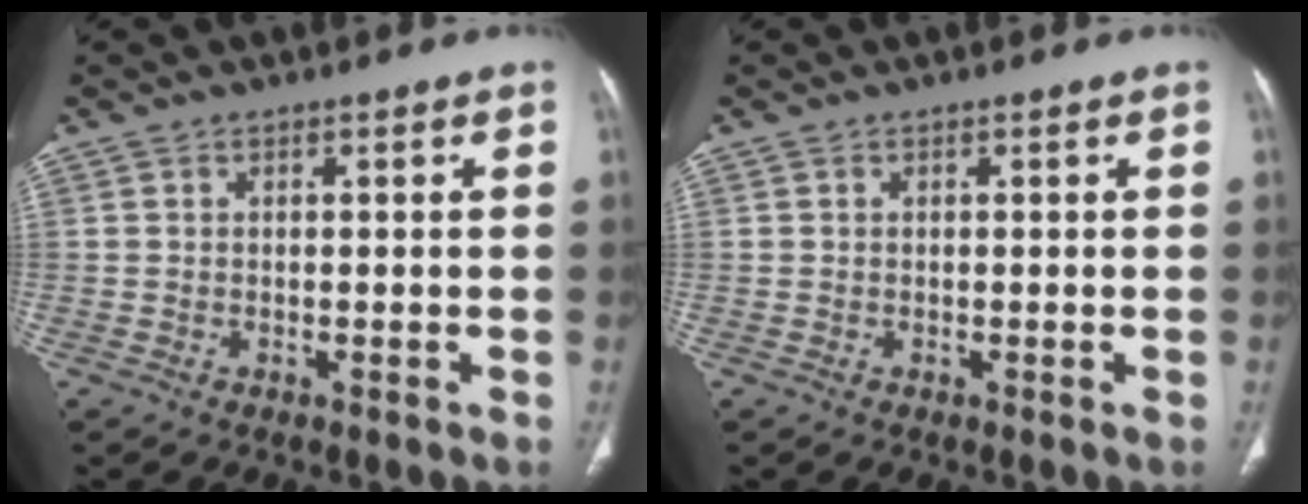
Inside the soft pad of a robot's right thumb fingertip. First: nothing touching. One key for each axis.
{"total": 0.0}